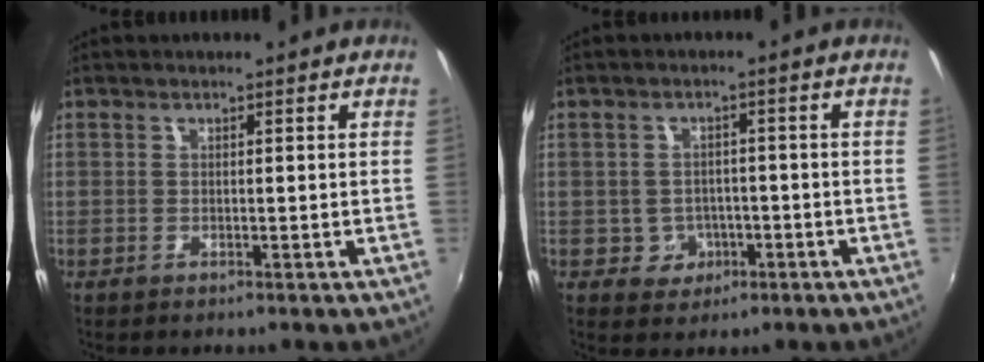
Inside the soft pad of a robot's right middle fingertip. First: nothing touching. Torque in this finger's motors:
{"motor_torque": [0.58, -0.50, -0.03, 0.00]}